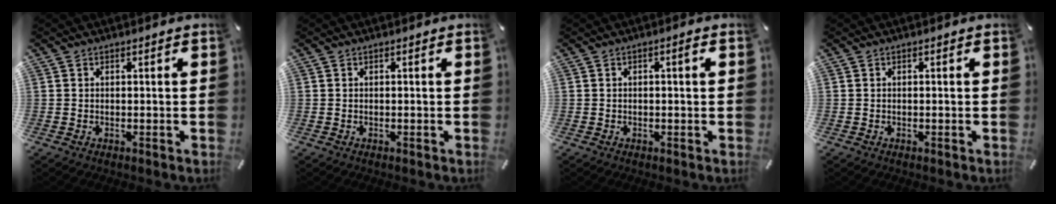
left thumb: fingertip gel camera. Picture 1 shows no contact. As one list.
[{"total": 0.0}, {"total": 1.7, "force": [0.0, 0.4, 1.6], "torque": [-0.029, 0.003, -0.002]}, {"total": 0.0}]